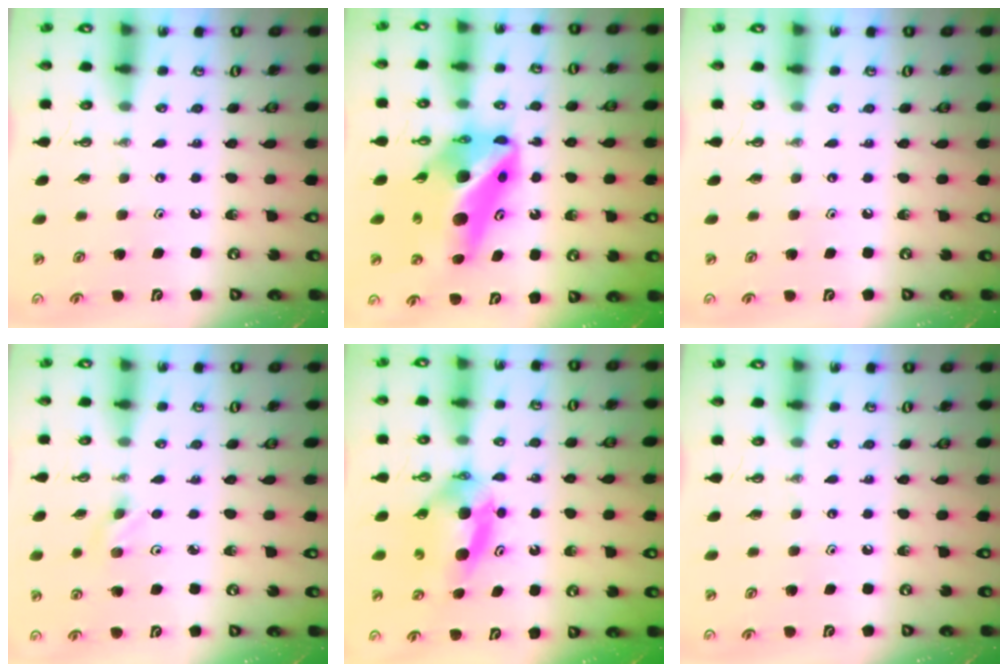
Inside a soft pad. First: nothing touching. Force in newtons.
{"total": 15.8, "press": 15.7, "slide": 1.1}
{"total": 0.0}
{"total": 3.3, "press": 2.9, "slide": 1.4}
{"total": 8.7, "press": 5.0, "slide": 7.1}
{"total": 0.0}